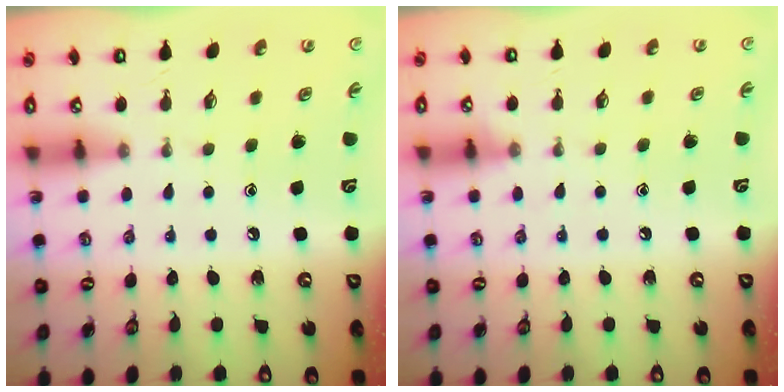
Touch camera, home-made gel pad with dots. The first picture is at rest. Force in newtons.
{"total": 3.0, "press": 2.9, "slide": 0.4}